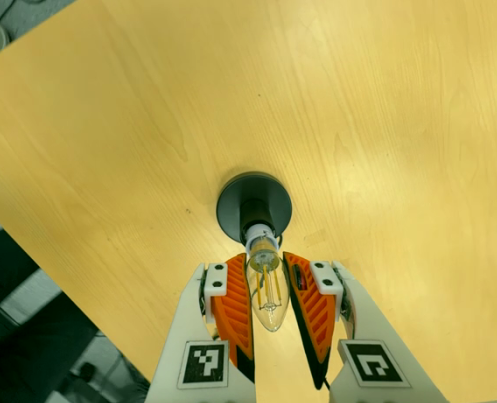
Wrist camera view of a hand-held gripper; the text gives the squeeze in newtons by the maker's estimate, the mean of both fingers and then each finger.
{"total": 10.8, "left": 9.9, "right": 11.8}